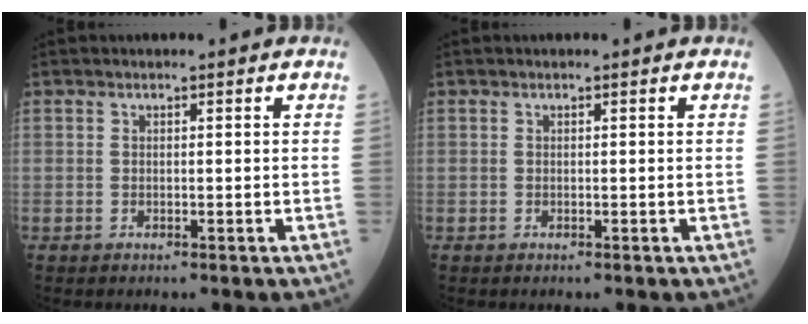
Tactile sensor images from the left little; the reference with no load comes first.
{"total": 0.0}